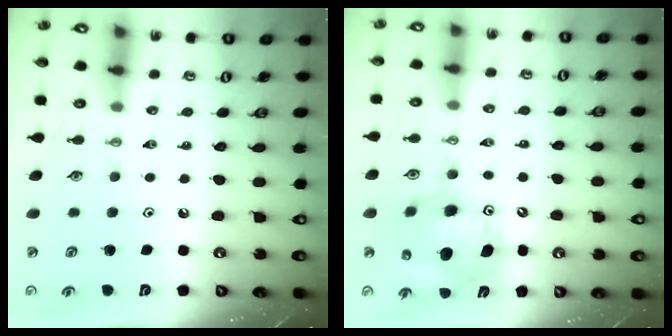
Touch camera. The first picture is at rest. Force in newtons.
{"total": 14.5, "press": 14.3, "slide": 2.5}